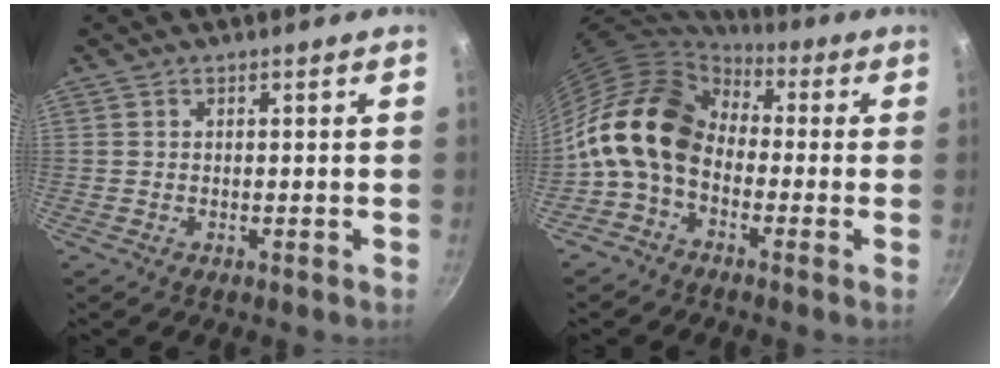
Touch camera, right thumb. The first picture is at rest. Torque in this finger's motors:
{"motor_torque": [2.42, 2.60, 1.34, -1.42, 0.22]}